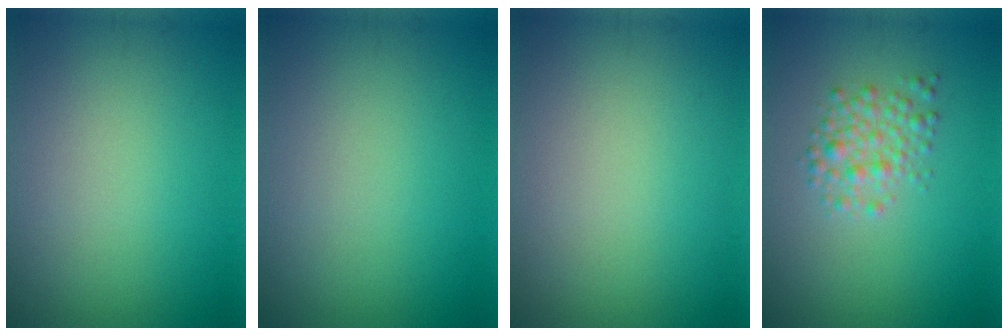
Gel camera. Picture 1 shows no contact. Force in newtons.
{"total": 0.0}
{"total": 0.0}
{"total": 2.5, "press": 2.5, "slide": 0.1}